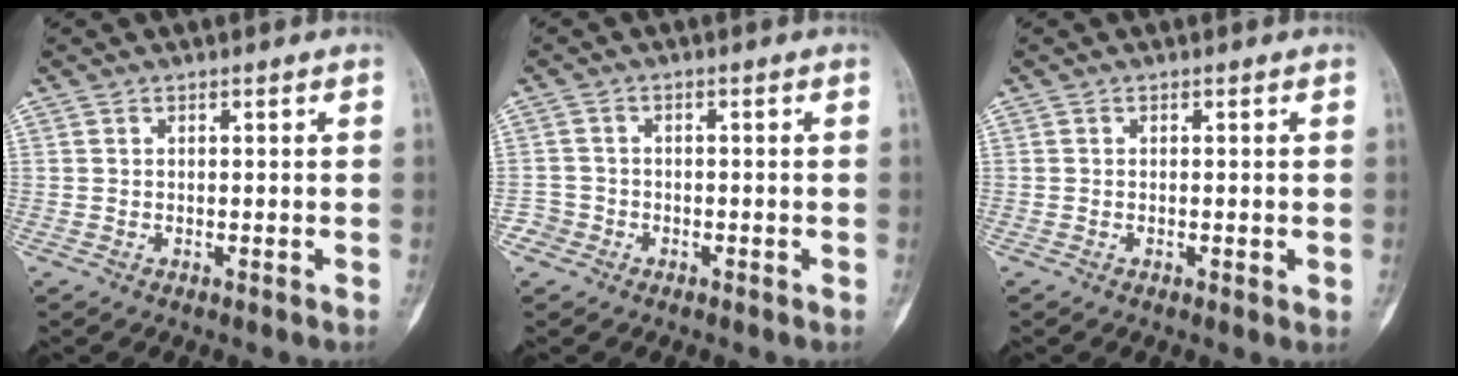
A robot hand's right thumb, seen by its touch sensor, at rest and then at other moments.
{"total": 2.8, "force": [-1.4, 2.3, -0.3], "torque": [0.015, 0.013, -0.034]}
{"total": 1.1, "force": [-0.2, 0.5, 1.0], "torque": [-0.014, -0.002, -0.004]}